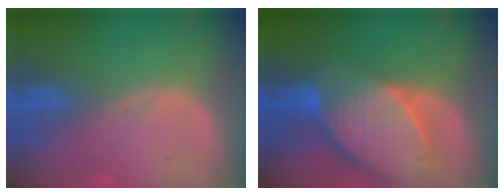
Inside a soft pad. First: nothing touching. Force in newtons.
{"total": 10.5, "press": 9.2, "slide": 5.0}